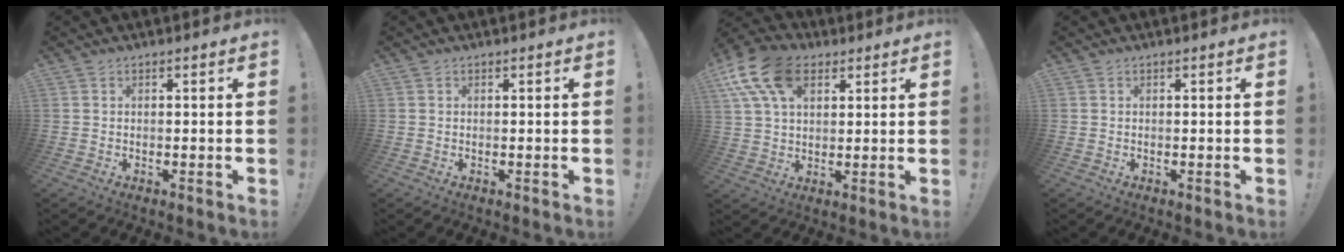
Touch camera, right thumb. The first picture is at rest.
{"total": 0.0}
{"total": 15.7, "force": [6.9, 9.9, 10.0], "torque": [-0.196, -0.020, 0.128]}
{"total": 0.0}